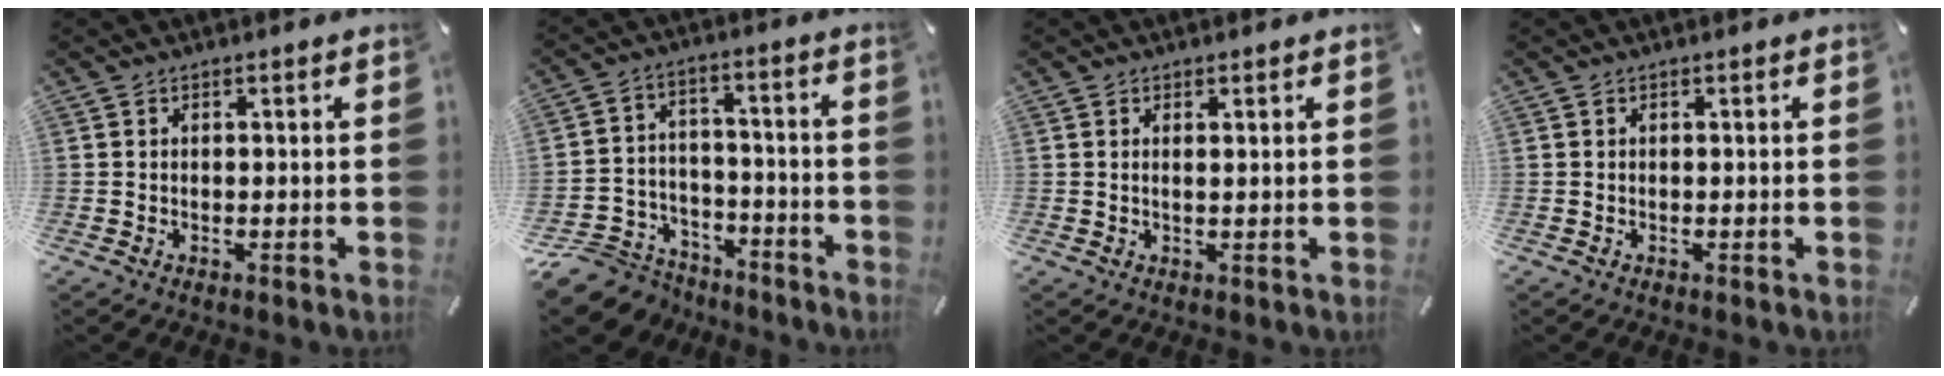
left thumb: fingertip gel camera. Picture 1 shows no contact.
{"total": 11.0, "force": [-7.6, 7.3, 2.9], "torque": [-0.057, 0.049, -0.137]}
{"total": 1.2, "force": [0.6, 0.0, 1.0], "torque": [-0.020, -0.002, 0.011]}
{"total": 0.0}